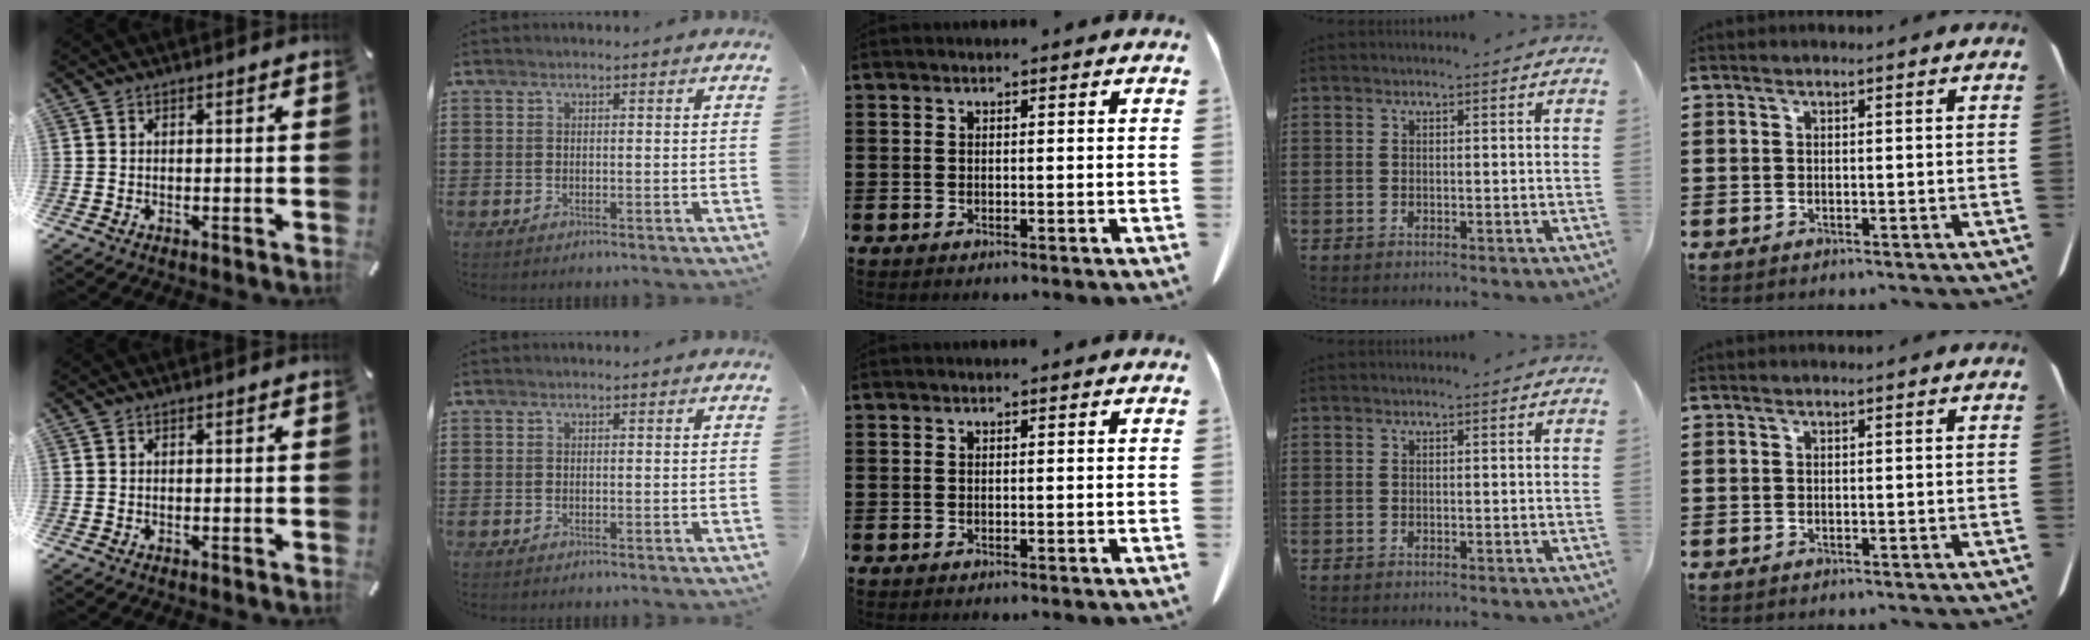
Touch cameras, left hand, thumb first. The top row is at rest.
{}